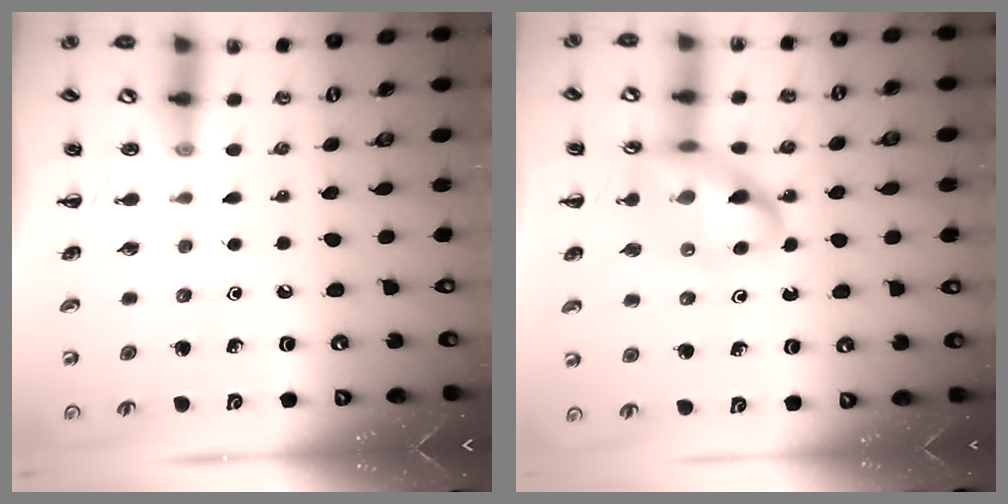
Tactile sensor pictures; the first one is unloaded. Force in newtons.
{"total": 15.6, "press": 15.3, "slide": 3.2}